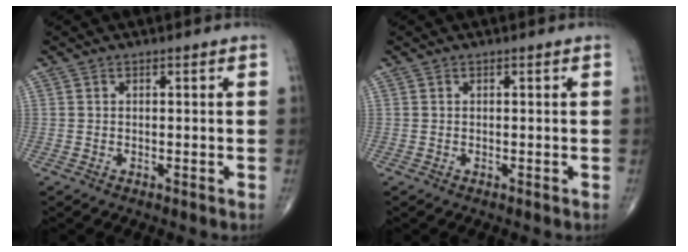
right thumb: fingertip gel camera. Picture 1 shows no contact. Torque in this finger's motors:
{"motor_torque": [0.00, 0.00, -0.02, 0.02, 0.00]}